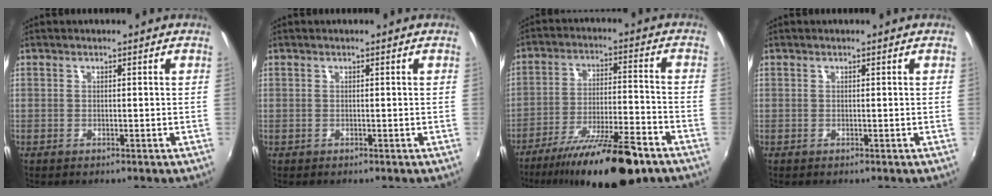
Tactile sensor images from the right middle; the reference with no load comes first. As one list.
[{"total": 0.0}, {"total": 19.1, "force": [-14.0, 3.8, 12.5], "torque": [-0.223, -0.026, -0.220]}, {"total": 0.0}]